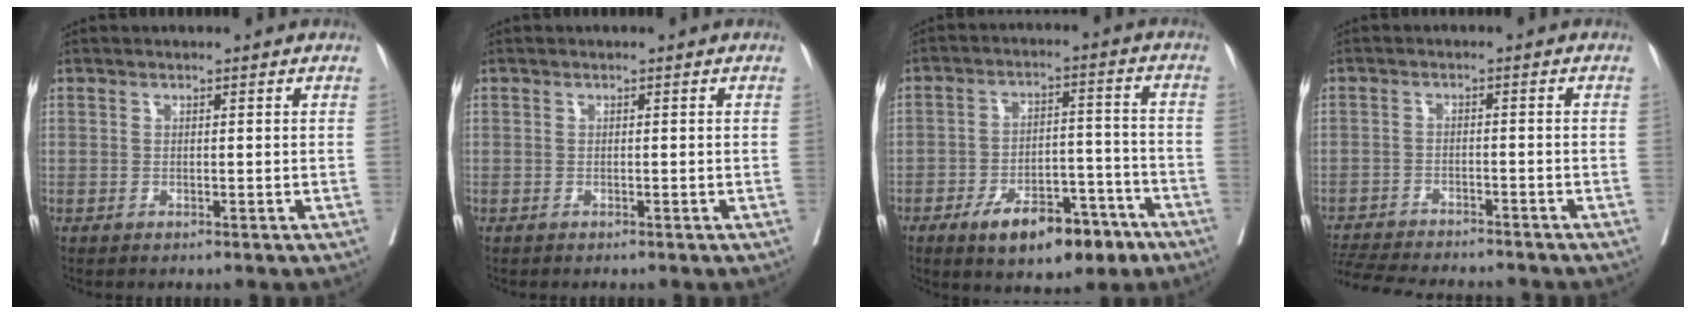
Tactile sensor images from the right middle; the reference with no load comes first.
{"total": 0.0}
{"total": 11.7, "force": [-7.2, 4.9, 7.9], "torque": [-0.110, 0.013, -0.106]}
{"total": 13.2, "force": [-12.2, 2.0, 4.7], "torque": [-0.092, -0.012, -0.178]}